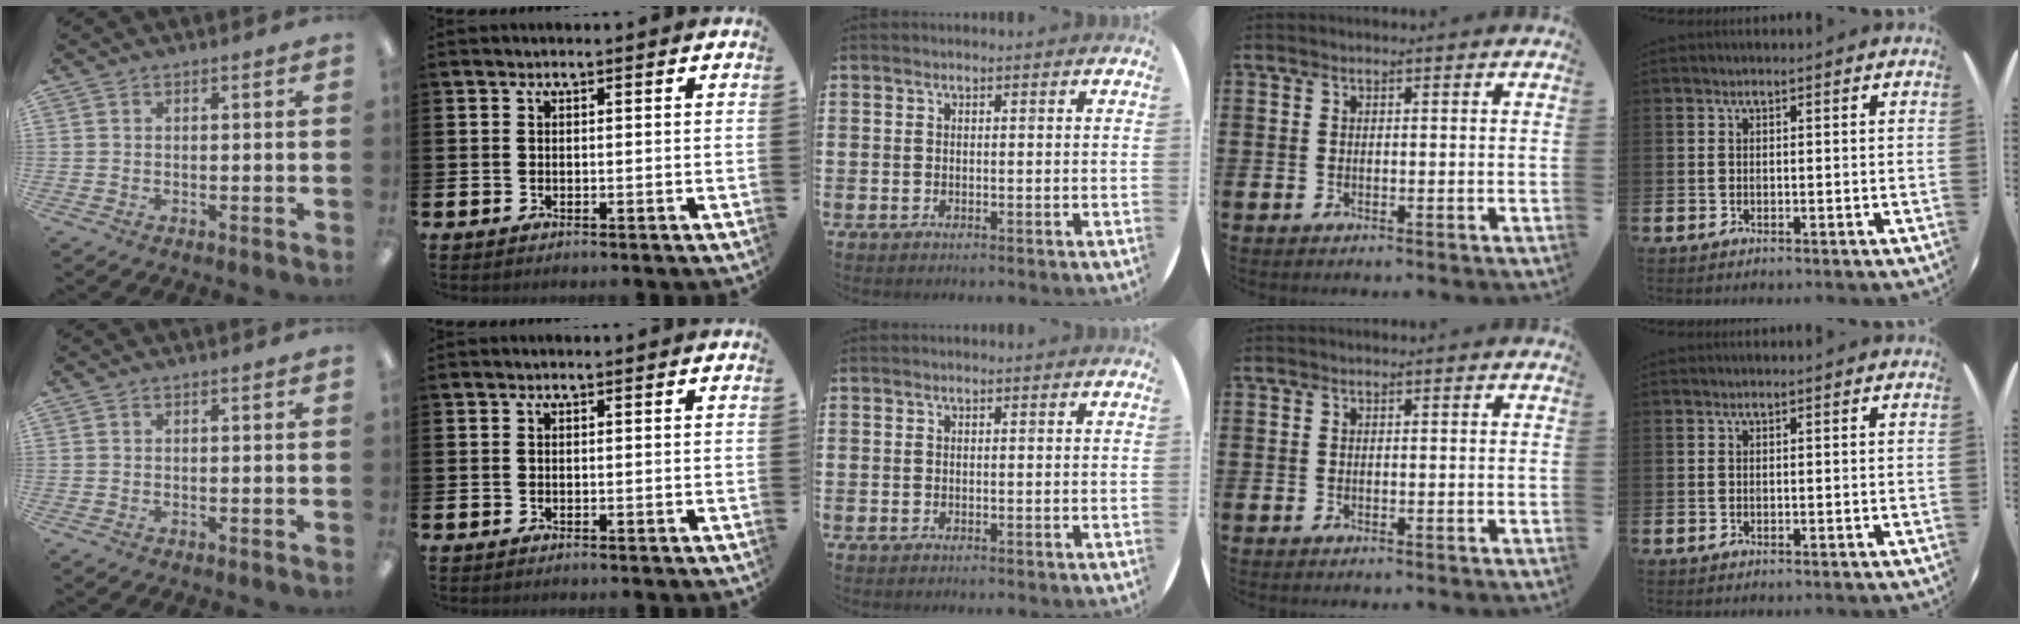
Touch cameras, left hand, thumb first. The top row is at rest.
{}